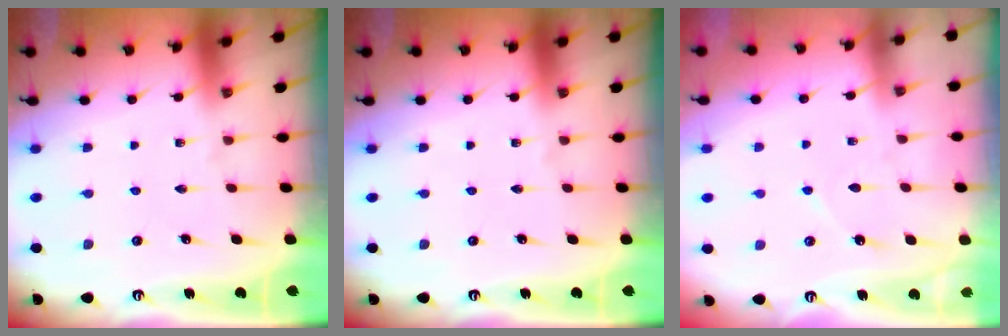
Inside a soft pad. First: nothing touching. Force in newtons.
{"total": 0.0}
{"total": 4.0, "press": 4.0, "slide": 0.4}